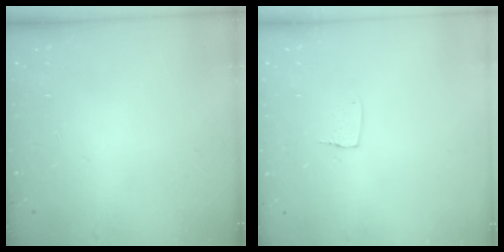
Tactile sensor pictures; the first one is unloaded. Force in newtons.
{"total": 4.3, "press": 4.3, "slide": 0.4}